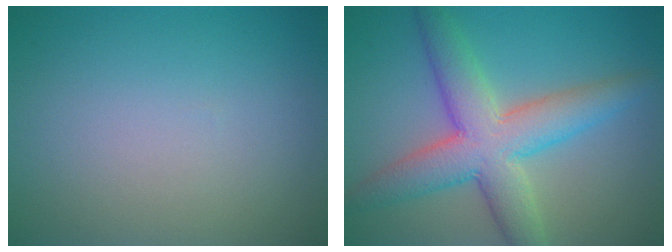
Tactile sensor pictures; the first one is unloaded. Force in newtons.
{"total": 7.4, "press": 7.3, "slide": 0.3}